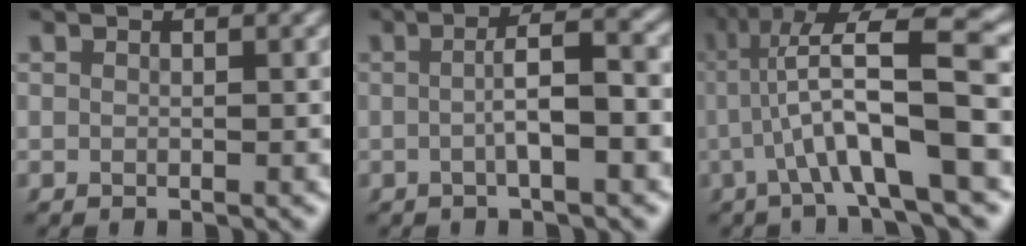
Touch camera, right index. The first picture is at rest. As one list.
[{"total": 3.6, "force": [-0.8, 0.4, 3.4], "torque": [-0.056, 0.006, -0.015]}, {"total": 10.1, "force": [1.0, 3.5, 9.5], "torque": [-0.146, 0.020, 0.010]}]